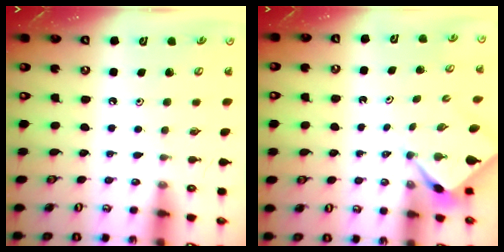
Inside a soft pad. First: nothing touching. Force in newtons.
{"total": 2.2, "press": 2.2, "slide": 0.1}